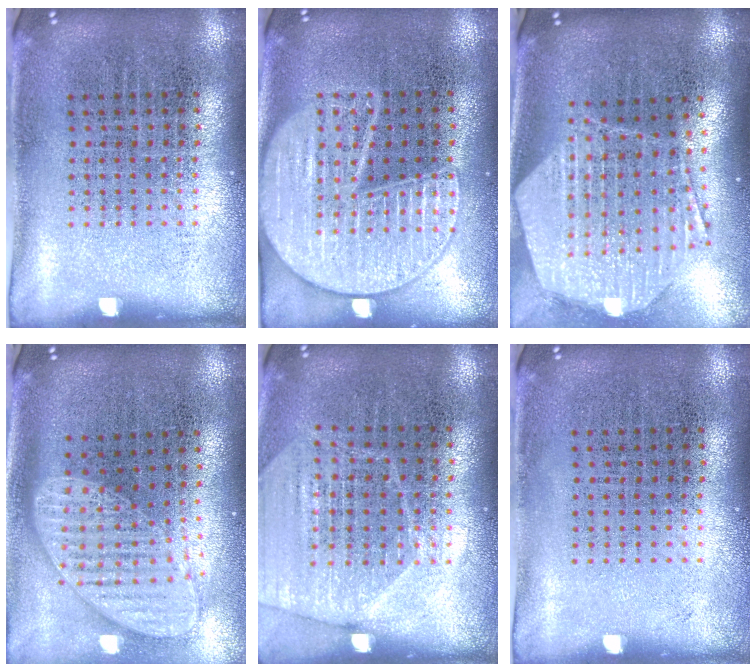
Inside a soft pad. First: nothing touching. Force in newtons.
{"total": 3.2, "press": 3.1, "slide": 0.5}
{"total": 2.8, "press": 2.3, "slide": 1.7}
{"total": 1.9, "press": 1.5, "slide": 1.1}
{"total": 1.7, "press": 1.6, "slide": 0.5}
{"total": 0.0}